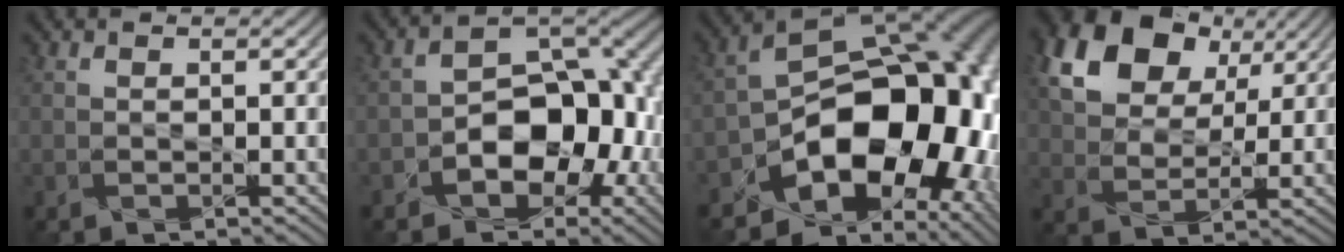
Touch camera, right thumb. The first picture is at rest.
{"total": 10.5, "force": [-3.4, 7.3, 6.8], "torque": [-0.091, -0.014, -0.055]}
{"total": 17.5, "force": [-6.1, 11.8, 11.3], "torque": [-0.134, -0.035, -0.089]}
{"total": 15.1, "force": [8.0, 9.7, 8.4], "torque": [-0.194, 0.028, 0.153]}